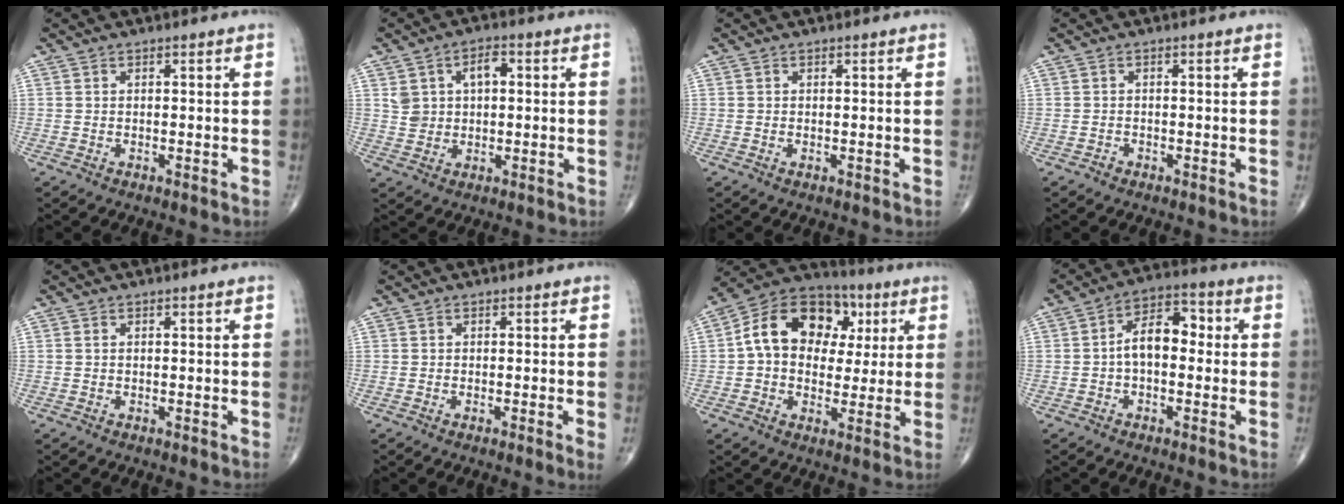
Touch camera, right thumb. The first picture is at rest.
{"total": 6.6, "force": [1.6, 4.5, 4.5], "torque": [-0.059, 0.007, 0.030]}
{"total": 0.0}
{"total": 0.6, "force": [-0.5, 0.3, 0.1], "torque": [0.002, 0.001, -0.013]}
{"total": 0.0}
{"total": 1.6, "force": [-0.3, -0.2, 1.5], "torque": [-0.027, -0.005, -0.008]}
{"total": 16.9, "force": [3.3, 12.5, 11.0], "torque": [-0.146, 0.024, 0.045]}
{"total": 8.4, "force": [-0.2, 5.0, 6.8], "torque": [-0.092, 0.033, -0.015]}